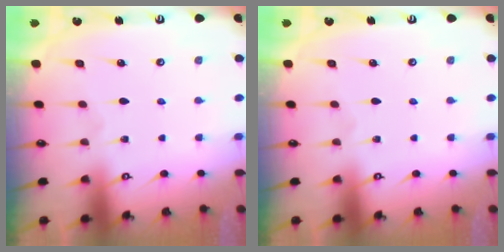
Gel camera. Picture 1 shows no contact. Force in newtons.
{"total": 0.0}